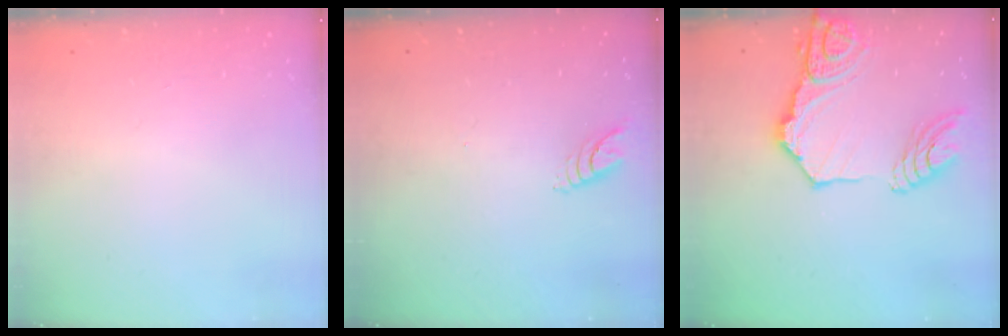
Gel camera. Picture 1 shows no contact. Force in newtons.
{"total": 4.8, "press": 4.8, "slide": 0.4}
{"total": 18.2, "press": 18.1, "slide": 2.0}